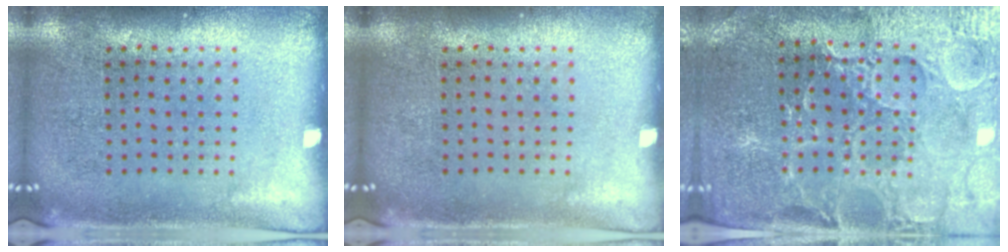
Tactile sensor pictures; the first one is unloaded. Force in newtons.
{"total": 0.0}
{"total": 3.3, "press": 3.2, "slide": 0.5}